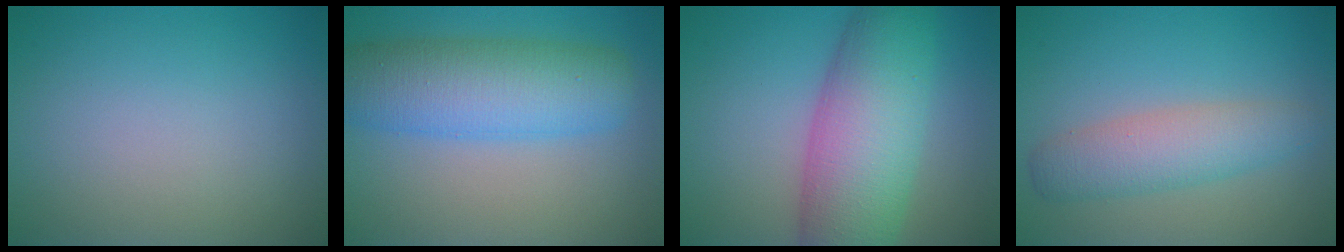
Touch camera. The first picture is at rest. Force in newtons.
{"total": 8.0, "press": 8.0, "slide": 0.1}
{"total": 10.0, "press": 10.0, "slide": 0.3}
{"total": 4.1, "press": 4.1, "slide": 0.0}